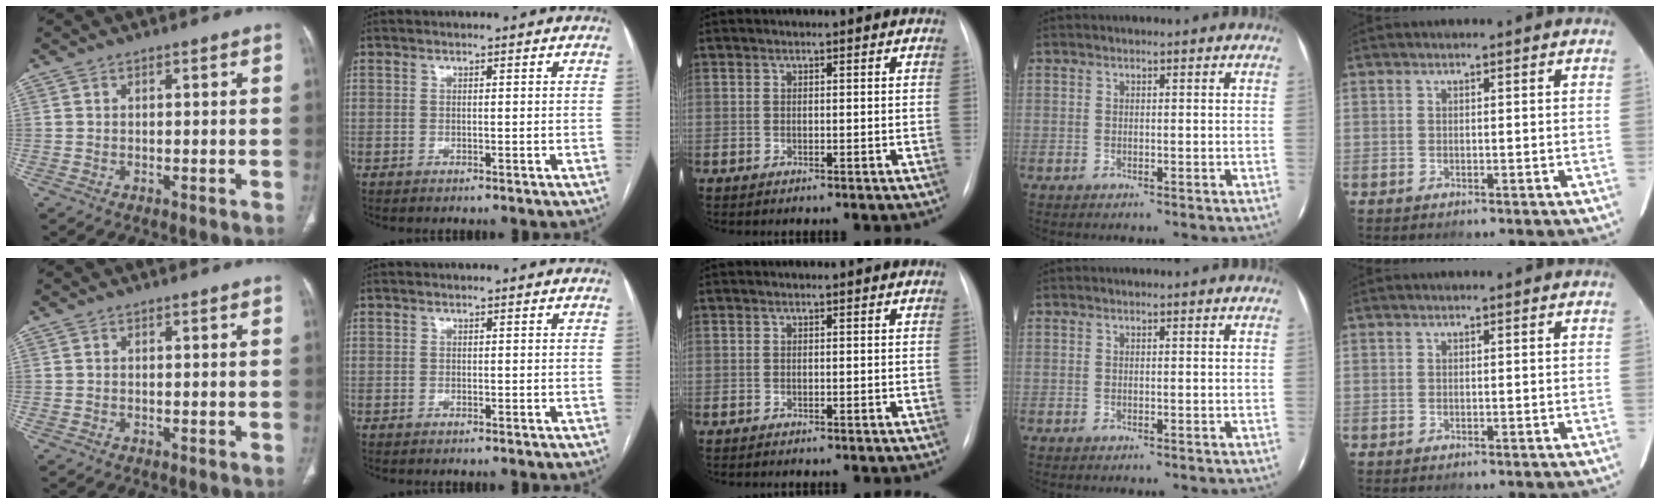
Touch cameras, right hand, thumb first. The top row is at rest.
{}